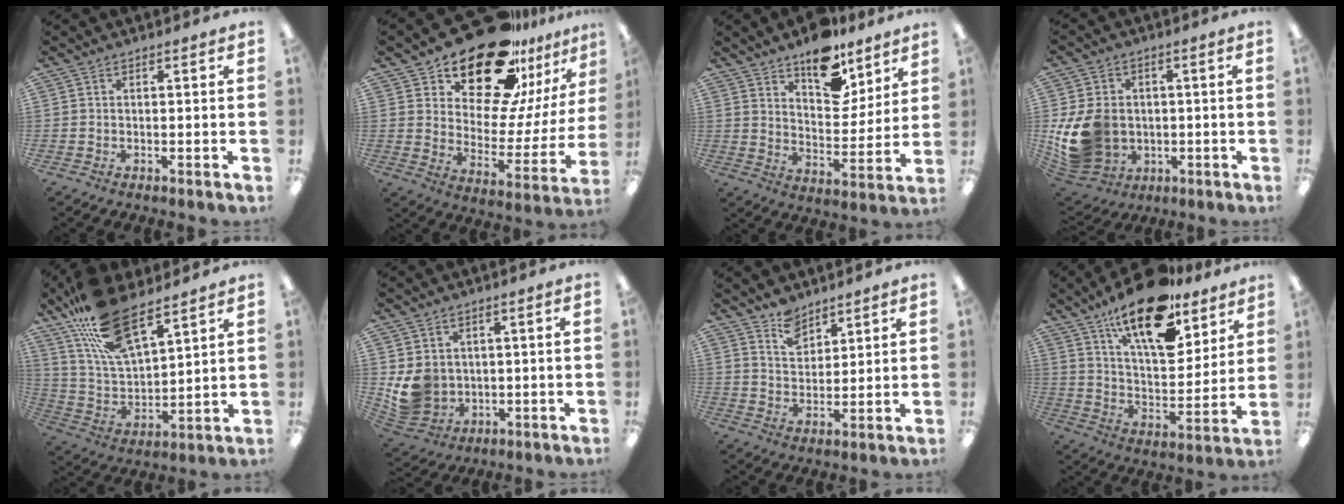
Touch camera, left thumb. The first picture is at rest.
{"total": 23.5, "force": [18.5, 9.8, 10.6], "torque": [-0.168, -0.134, 0.323]}
{"total": 13.1, "force": [10.1, 6.4, 5.4], "torque": [-0.070, -0.069, 0.183]}
{"total": 14.3, "force": [-1.1, 11.8, 8.0], "torque": [-0.177, 0.003, -0.013]}
{"total": 19.1, "force": [13.2, 7.8, 11.4], "torque": [-0.234, -0.058, 0.236]}
{"total": 8.8, "force": [0.8, 8.1, 3.5], "torque": [-0.088, 0.000, 0.025]}
{"total": 7.0, "force": [5.7, 3.8, 1.6], "torque": [-0.028, -0.029, 0.106]}
{"total": 20.0, "force": [13.9, 8.1, 12.0], "torque": [-0.200, -0.078, 0.237]}